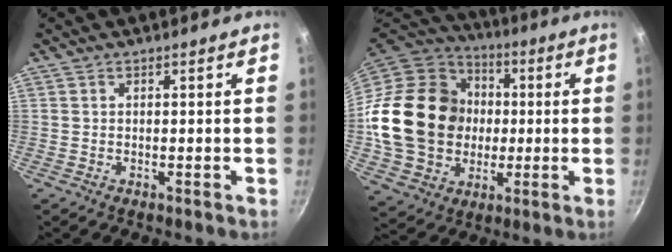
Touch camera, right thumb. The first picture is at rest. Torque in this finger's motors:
{"motor_torque": [0.78, 3.42, 1.81, -0.48, 0.49]}